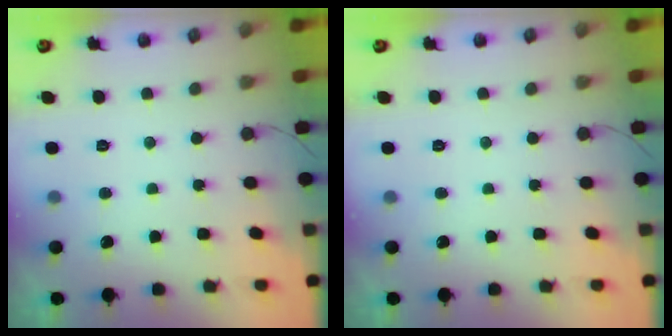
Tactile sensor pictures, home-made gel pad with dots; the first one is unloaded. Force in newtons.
{"total": 0.0}